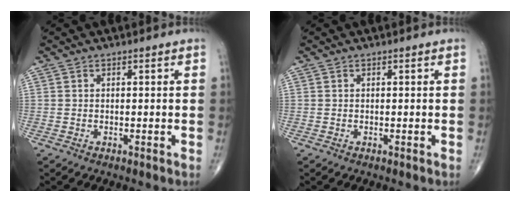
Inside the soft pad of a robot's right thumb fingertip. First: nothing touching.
{"total": 0.0}